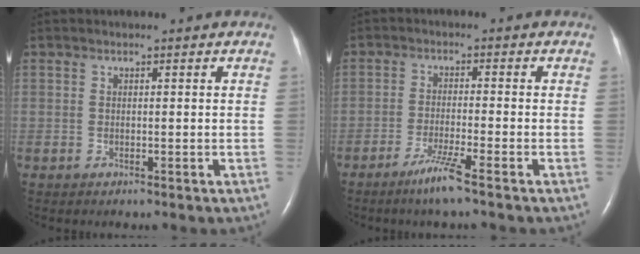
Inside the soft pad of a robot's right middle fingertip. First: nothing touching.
{"total": 4.6, "force": [-3.2, -0.8, 3.2], "torque": [-0.069, -0.012, -0.065]}